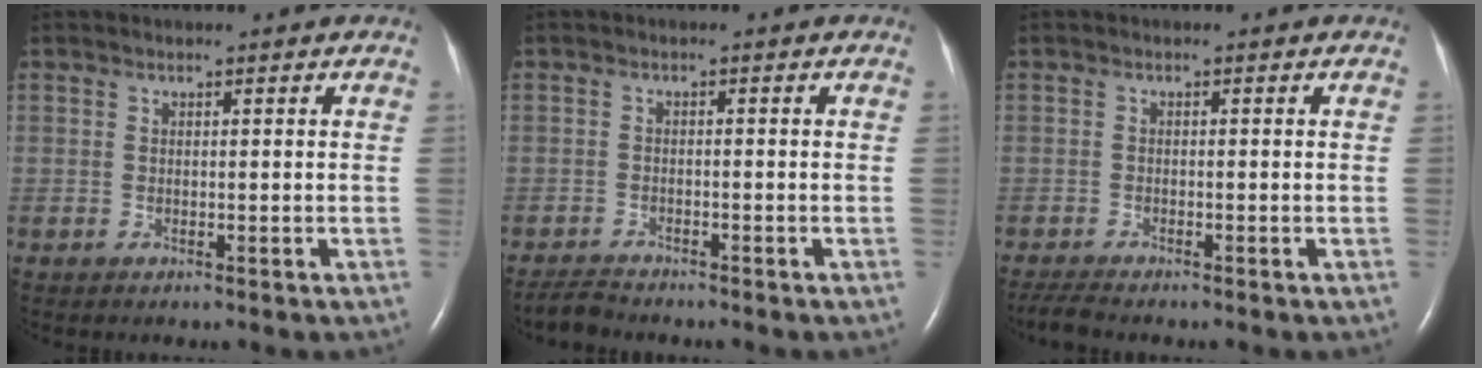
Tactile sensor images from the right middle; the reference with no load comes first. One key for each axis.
{"total": 2.2, "fx": -2.2, "fy": 0.0, "fz": 0.0, "tx": -0.006, "ty": -0.013, "tz": -0.040}
{"total": 2.7, "fx": -2.5, "fy": -0.1, "fz": 1.0, "tx": -0.026, "ty": -0.012, "tz": -0.045}